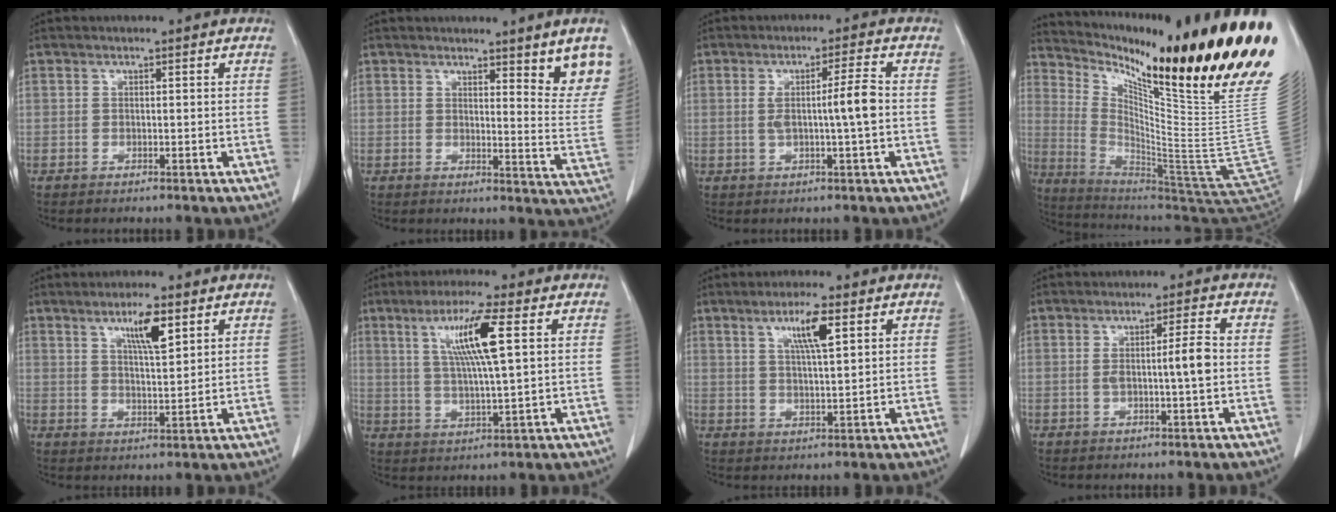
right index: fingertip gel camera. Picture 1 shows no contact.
{"total": 8.8, "force": [6.1, 0.7, 6.3], "torque": [-0.061, -0.038, 0.061]}
{"total": 5.5, "force": [-0.2, -0.4, 5.5], "torque": [-0.093, 0.002, -0.001]}
{"total": 31.3, "force": [17.2, 2.2, 26.0], "torque": [-0.315, -0.050, 0.266]}
{"total": 6.3, "force": [3.3, 0.9, 5.2], "torque": [-0.092, -0.002, 0.058]}
{"total": 9.8, "force": [3.2, -0.1, 9.3], "torque": [-0.174, 0.006, 0.060]}
{"total": 5.9, "force": [2.7, 0.4, 5.2], "torque": [-0.094, 0.000, 0.048]}
{"total": 4.3, "force": [-0.2, -0.1, 4.3], "torque": [-0.073, 0.002, -0.002]}